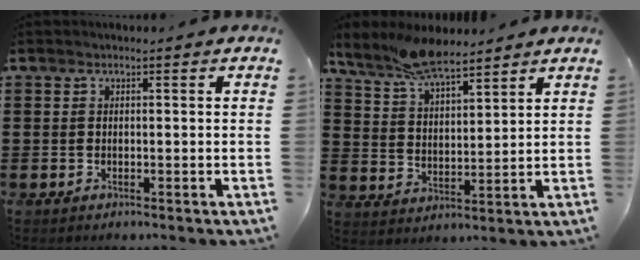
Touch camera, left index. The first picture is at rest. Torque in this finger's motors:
{"motor_torque": [-0.74, -0.31, -0.23, -0.03]}